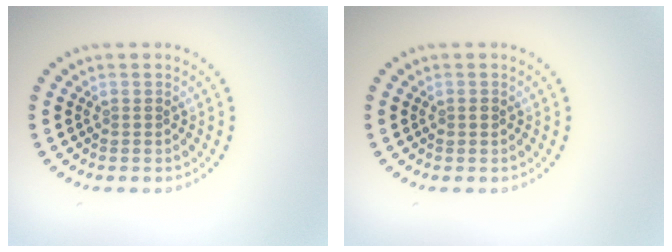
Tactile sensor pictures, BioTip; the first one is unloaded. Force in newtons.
{"total": 0.8, "press": 0.8, "slide": 0.2}